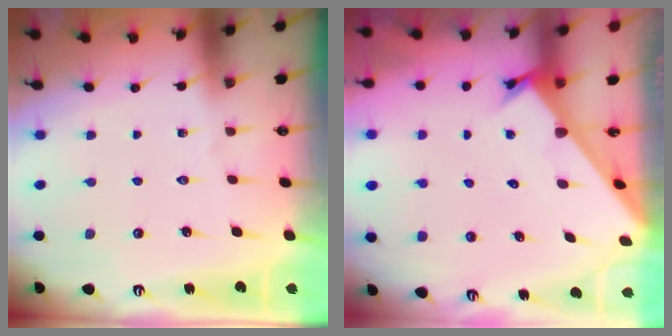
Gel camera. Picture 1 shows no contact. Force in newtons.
{"total": 2.3, "press": 2.3, "slide": 0.2}